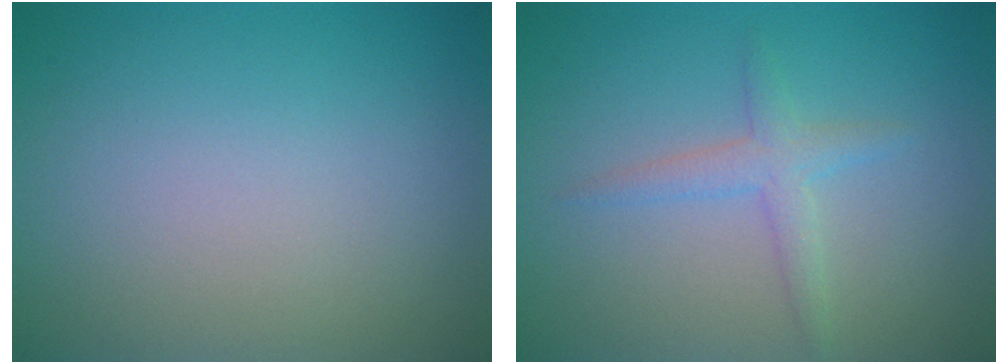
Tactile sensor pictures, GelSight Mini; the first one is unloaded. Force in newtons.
{"total": 1.9, "press": 1.9, "slide": 0.1}